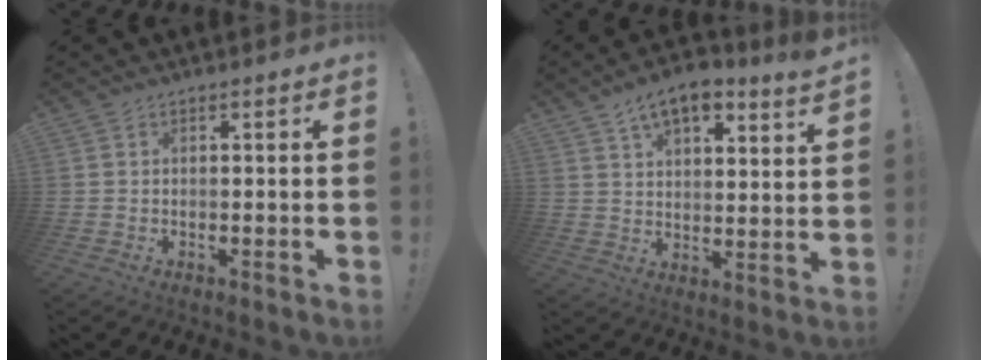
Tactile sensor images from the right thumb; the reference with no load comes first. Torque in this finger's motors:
{"motor_torque": [-0.10, 0.72, 0.09, 0.22, 0.09]}